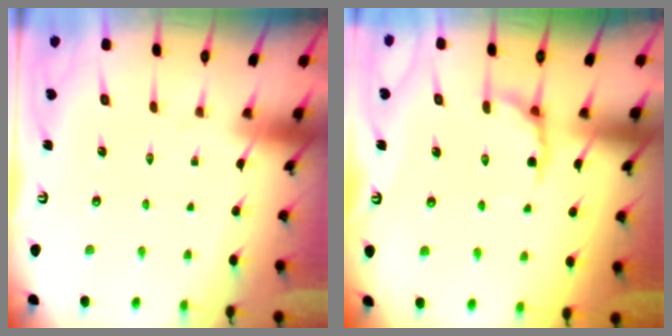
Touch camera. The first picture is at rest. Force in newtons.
{"total": 5.2, "press": 4.6, "slide": 2.4}